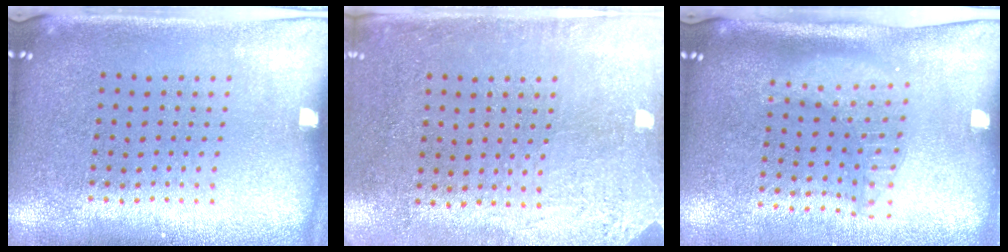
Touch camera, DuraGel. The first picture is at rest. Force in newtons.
{"total": 2.8, "press": 2.3, "slide": 1.6}
{"total": 1.9, "press": 1.6, "slide": 1.1}